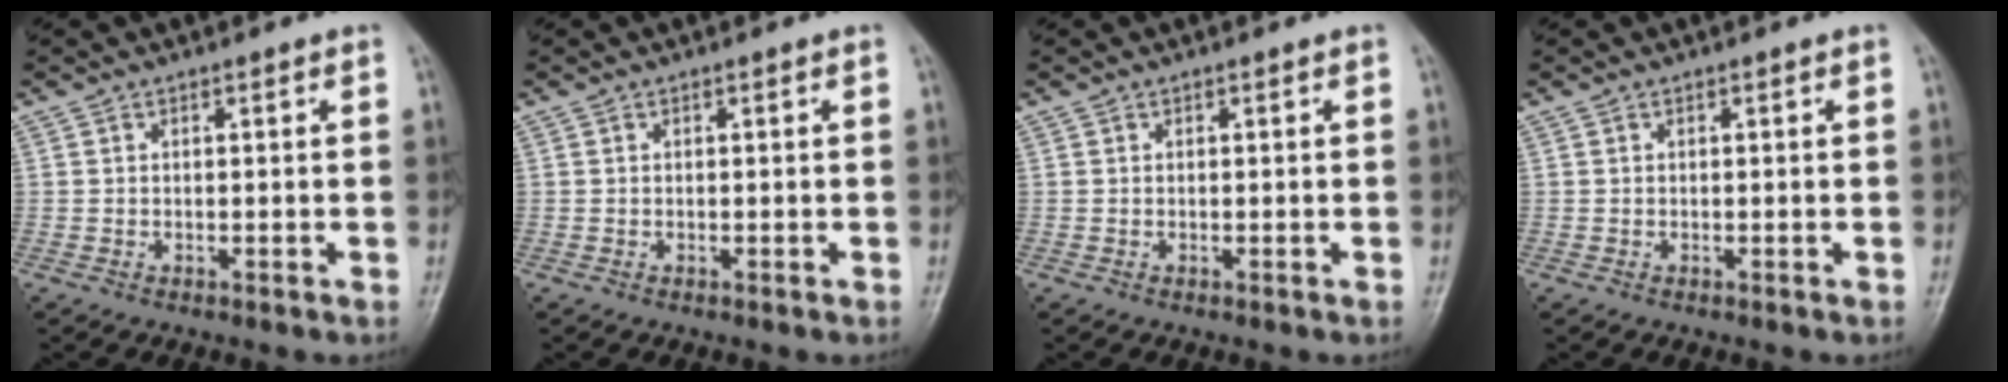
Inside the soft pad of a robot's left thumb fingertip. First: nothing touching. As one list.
[{"total": 0.0}, {"total": 0.0}, {"total": 0.0}]